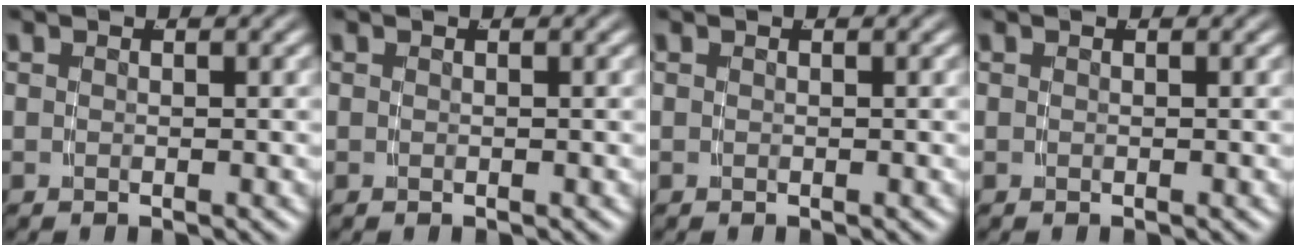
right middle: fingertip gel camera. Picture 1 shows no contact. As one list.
[{"total": 0.0}, {"total": 0.0}, {"total": 0.0}]